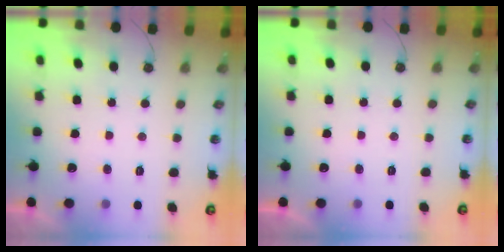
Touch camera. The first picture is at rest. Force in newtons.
{"total": 0.0}